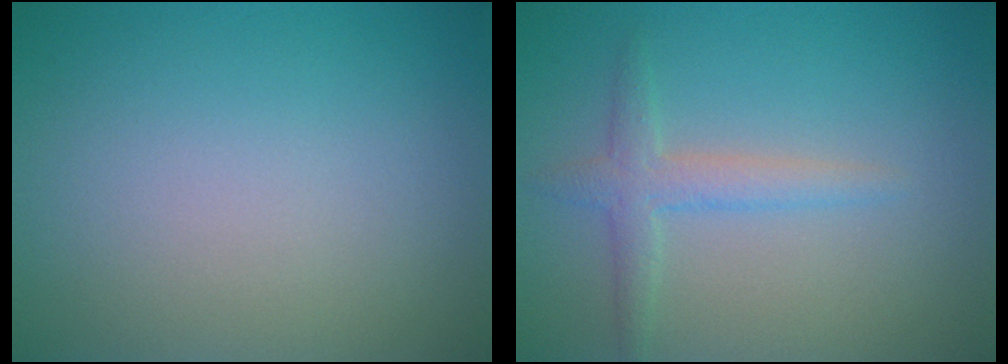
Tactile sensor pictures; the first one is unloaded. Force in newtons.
{"total": 2.2, "press": 2.2, "slide": 0.0}